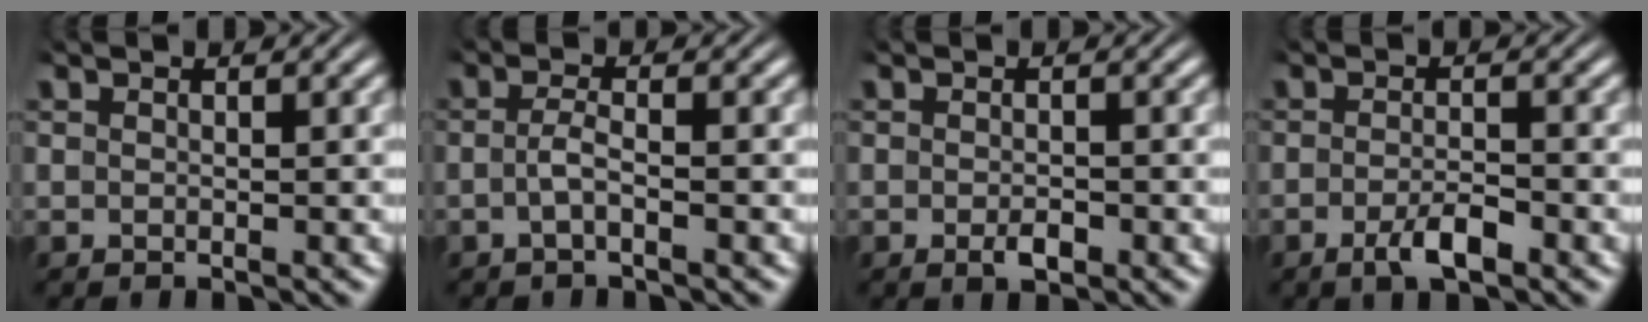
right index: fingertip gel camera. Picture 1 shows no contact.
{"total": 1.8, "force": [-1.1, -0.2, 1.4], "torque": [-0.032, -0.005, -0.019]}
{"total": 1.5, "force": [-0.9, 0.7, 1.1], "torque": [-0.019, -0.005, -0.014]}
{"total": 2.8, "force": [-1.8, 0.8, 2.0], "torque": [-0.036, -0.004, -0.035]}